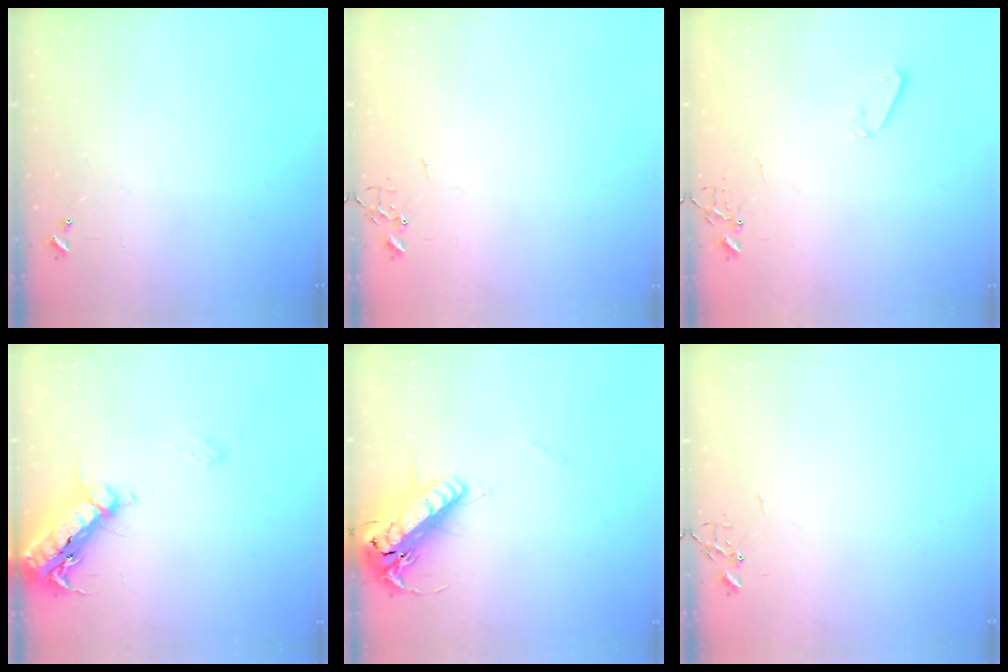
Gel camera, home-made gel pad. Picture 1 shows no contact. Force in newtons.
{"total": 0.0}
{"total": 4.0, "press": 3.9, "slide": 0.8}
{"total": 17.6, "press": 17.3, "slide": 3.5}
{"total": 19.2, "press": 18.9, "slide": 3.3}
{"total": 0.0}